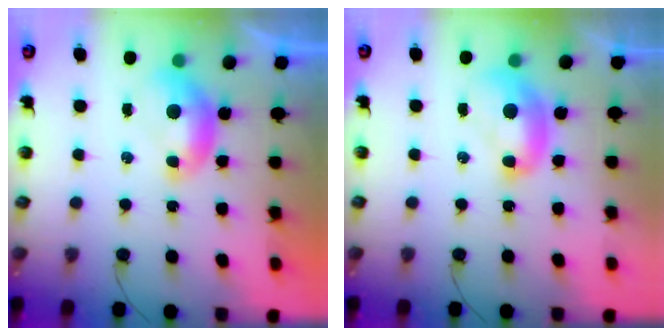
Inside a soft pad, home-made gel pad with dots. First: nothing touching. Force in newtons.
{"total": 1.9, "press": 1.9, "slide": 0.1}